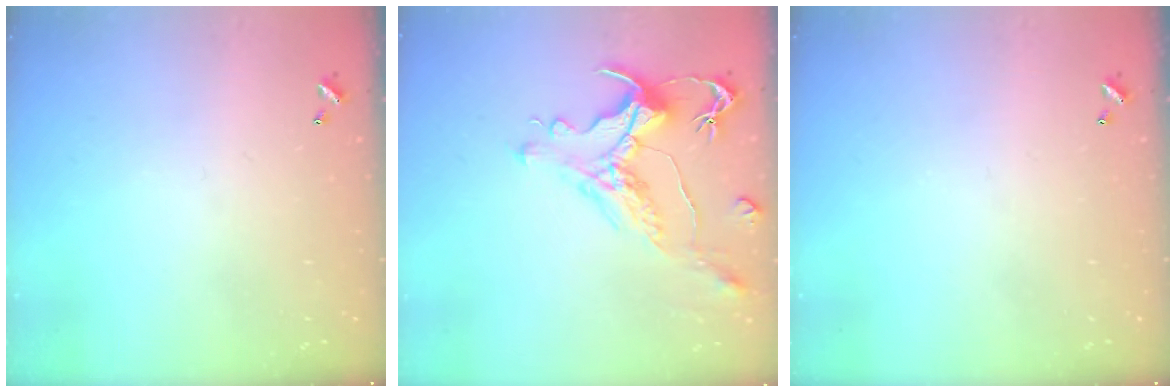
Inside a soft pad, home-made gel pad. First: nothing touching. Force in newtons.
{"total": 1.4, "press": 0.2, "slide": 1.4}
{"total": 0.0}